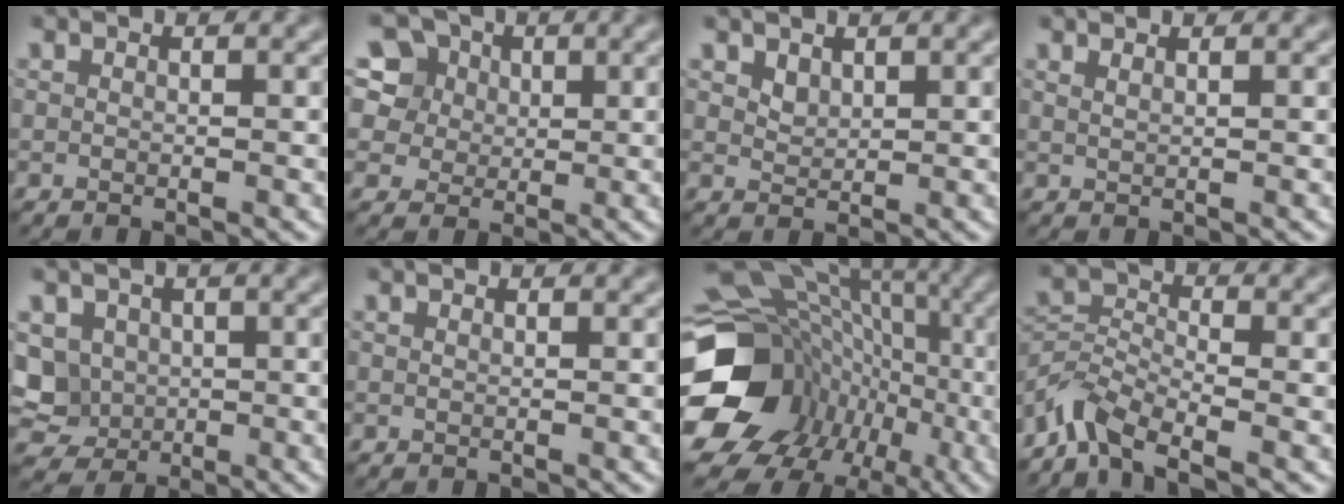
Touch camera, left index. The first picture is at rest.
{"total": 11.2, "force": [5.6, 8.6, 4.4], "torque": [-0.130, 0.024, 0.092]}
{"total": 1.1, "force": [0.8, 0.6, 0.4], "torque": [-0.014, -0.006, 0.019]}
{"total": 1.1, "force": [0.9, 0.3, 0.6], "torque": [-0.004, -0.003, 0.006]}
{"total": 4.6, "force": [0.2, 4.0, 2.1], "torque": [-0.046, -0.002, -0.002]}
{"total": 0.0}
{"total": 19.3, "force": [-4.2, 16.1, 9.8], "torque": [-0.176, -0.016, -0.077]}
{"total": 4.4, "force": [-3.7, 1.5, 1.9], "torque": [-0.041, -0.004, -0.090]}